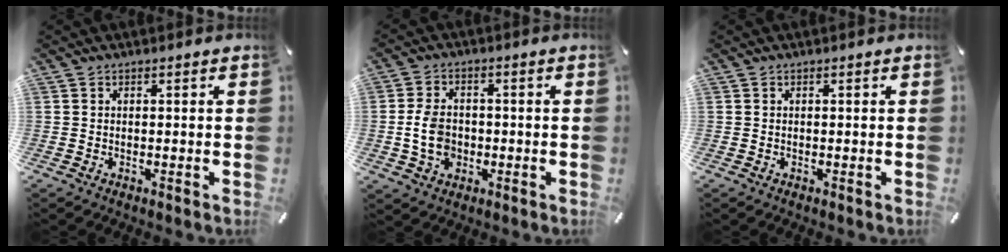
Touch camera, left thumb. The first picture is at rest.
{"total": 8.1, "force": [-1.3, 6.2, 5.1], "torque": [-0.108, 0.007, -0.024]}
{"total": 0.0}